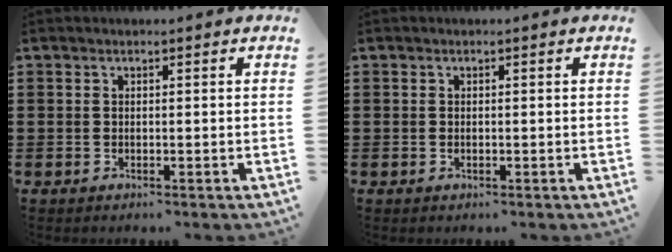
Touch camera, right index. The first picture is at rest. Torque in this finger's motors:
{"motor_torque": [-0.86, 1.29, -0.01, -0.01]}